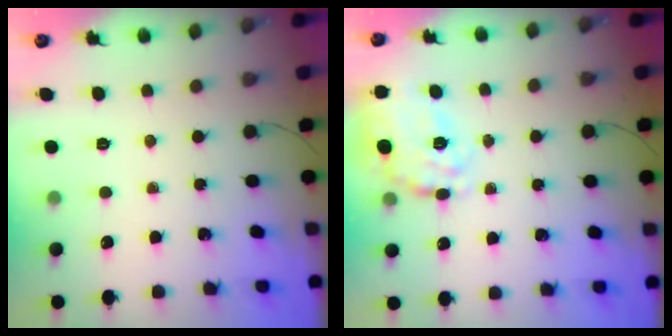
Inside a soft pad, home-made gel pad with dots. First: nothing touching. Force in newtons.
{"total": 22.5, "press": 22.3, "slide": 2.8}